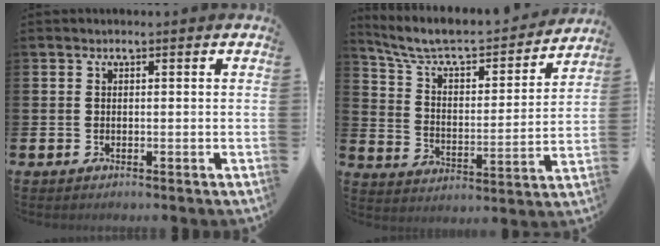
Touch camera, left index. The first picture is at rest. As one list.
[{"total": 8.1, "force": [7.2, 2.0, 3.1], "torque": [-0.100, -0.049, 0.120]}]